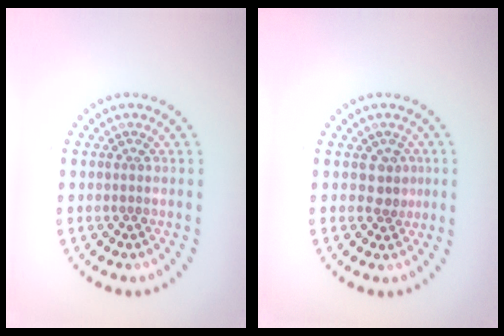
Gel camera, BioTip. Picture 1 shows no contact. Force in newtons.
{"total": 1.9, "press": 1.6, "slide": 1.0}